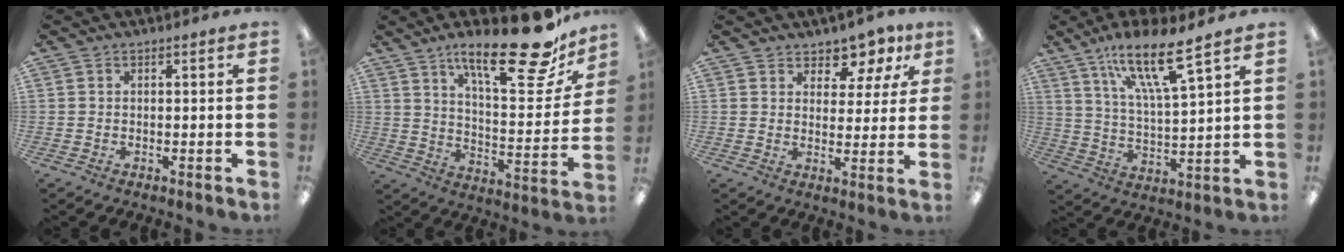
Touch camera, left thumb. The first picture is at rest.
{"total": 22.4, "force": [15.8, 6.6, 14.4], "torque": [-0.207, -0.105, 0.253]}
{"total": 7.2, "force": [5.8, 3.7, 1.9], "torque": [-0.028, -0.041, 0.104]}
{"total": 15.7, "force": [11.2, 3.0, 10.6], "torque": [-0.191, -0.061, 0.183]}